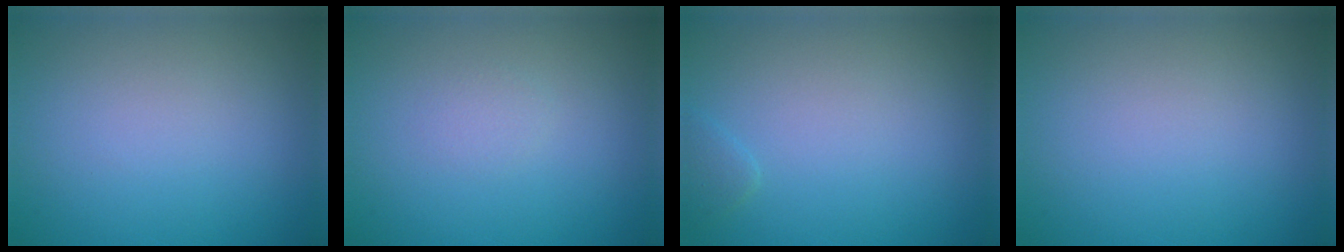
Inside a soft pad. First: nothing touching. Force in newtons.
{"total": 0.7, "press": 0.7, "slide": 0.0}
{"total": 0.8, "press": 0.8, "slide": 0.1}
{"total": 0.0}